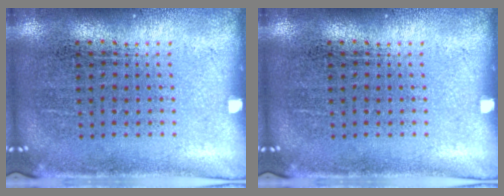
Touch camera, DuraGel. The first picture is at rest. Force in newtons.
{"total": 0.0}